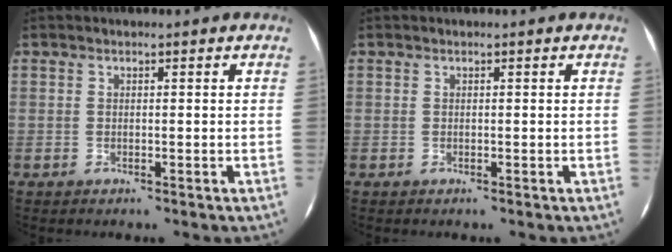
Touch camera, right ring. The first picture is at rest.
{"total": 0.0}